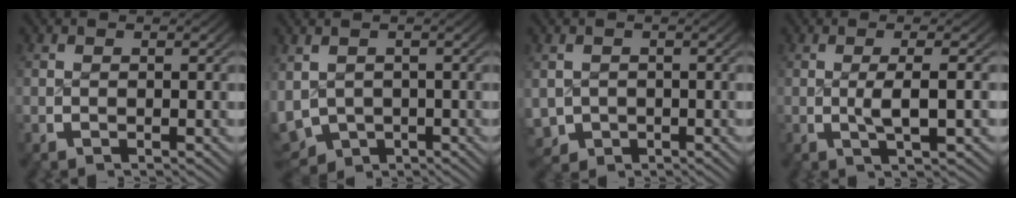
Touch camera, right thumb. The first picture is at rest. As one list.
[{"total": 7.9, "force": [-2.6, 6.3, 4.0], "torque": [-0.099, -0.044, -0.022]}, {"total": 4.9, "force": [-1.4, 4.3, 1.9], "torque": [-0.057, -0.036, -0.008]}, {"total": 3.1, "force": [-0.1, 0.5, 3.0], "torque": [-0.060, 0.000, 0.000]}]